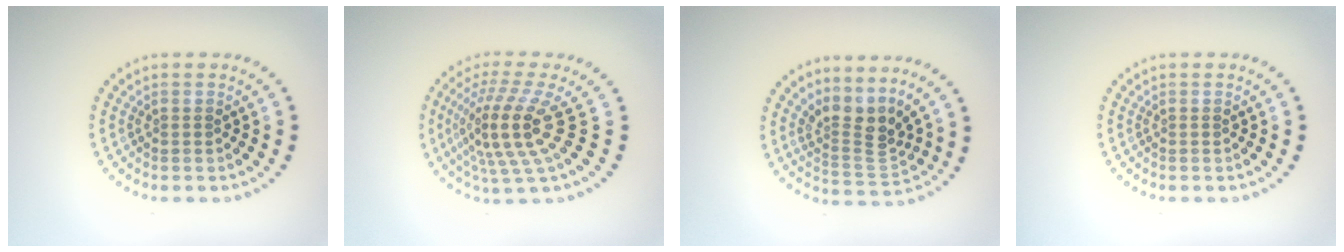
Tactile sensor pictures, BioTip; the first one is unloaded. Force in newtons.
{"total": 5.3, "press": 3.9, "slide": 3.6}
{"total": 3.4, "press": 2.4, "slide": 2.5}
{"total": 0.0}